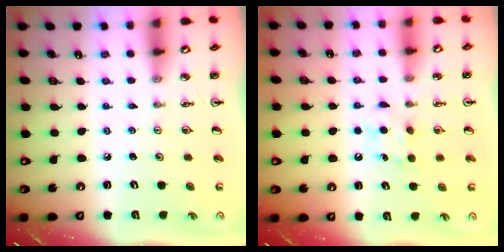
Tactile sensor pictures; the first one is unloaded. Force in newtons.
{"total": 5.8, "press": 5.7, "slide": 1.0}